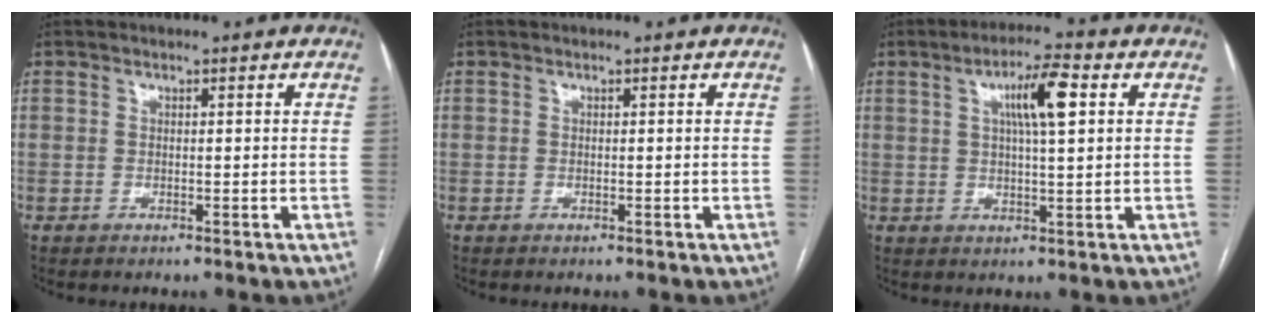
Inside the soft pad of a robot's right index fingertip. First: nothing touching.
{"total": 0.0}
{"total": 7.2, "force": [2.3, 0.8, 6.8], "torque": [-0.121, 0.011, 0.037]}